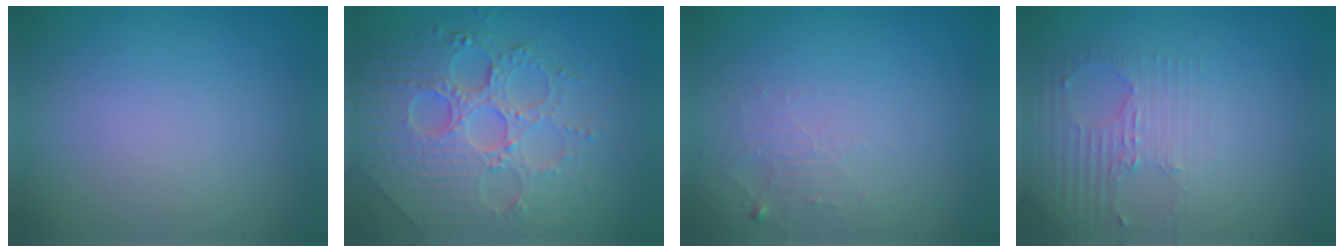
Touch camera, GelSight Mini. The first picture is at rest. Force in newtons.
{"total": 6.8, "press": 5.8, "slide": 3.6}
{"total": 1.7, "press": 1.7, "slide": 0.3}
{"total": 2.9, "press": 2.3, "slide": 1.8}